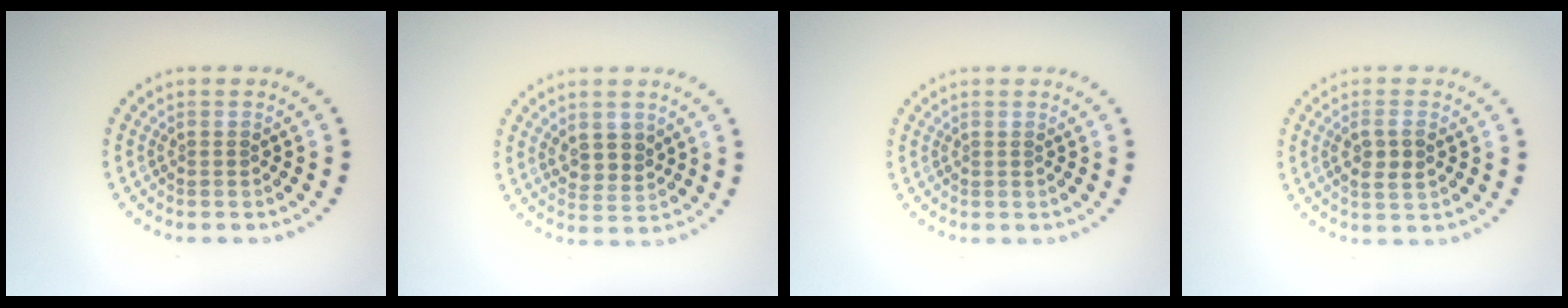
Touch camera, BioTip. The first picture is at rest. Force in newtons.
{"total": 2.5, "press": 2.3, "slide": 0.9}
{"total": 0.0}
{"total": 2.4, "press": 2.3, "slide": 0.5}